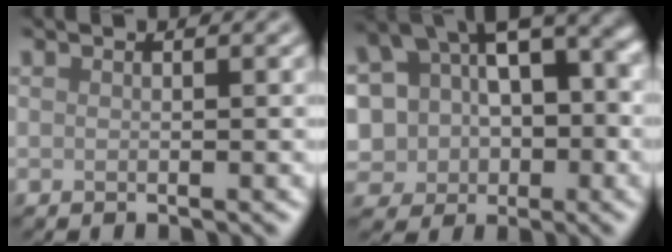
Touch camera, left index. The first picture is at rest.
{"total": 11.0, "force": [1.3, 8.5, 7.0], "torque": [-0.127, 0.018, 0.020]}